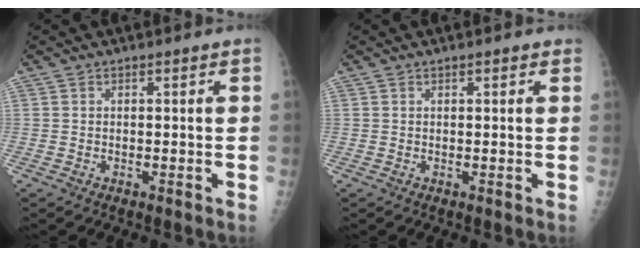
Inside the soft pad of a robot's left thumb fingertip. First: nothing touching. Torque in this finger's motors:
{"motor_torque": [-0.19, 0.01, -0.13, -0.05, 0.00]}